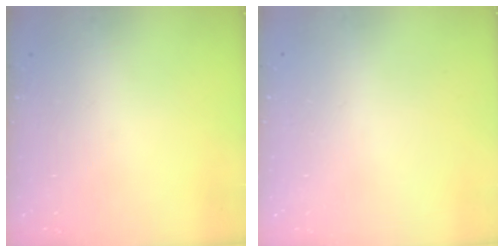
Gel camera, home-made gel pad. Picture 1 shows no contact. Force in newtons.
{"total": 2.6, "press": 2.6, "slide": 0.2}